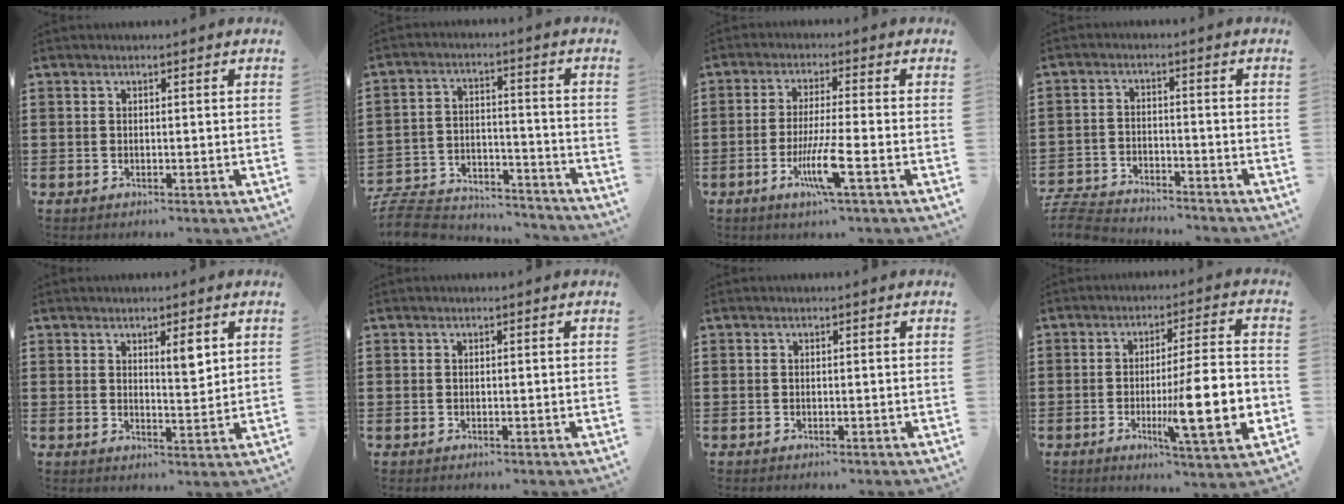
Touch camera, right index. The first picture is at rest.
{"total": 8.2, "force": [-7.9, 1.7, 1.8], "torque": [-0.042, 0.017, -0.155]}
{"total": 7.3, "force": [-2.9, 0.2, 6.7], "torque": [-0.134, -0.020, -0.055]}
{"total": 5.2, "force": [-5.1, 0.6, 0.7], "torque": [-0.031, 0.001, -0.108]}
{"total": 3.5, "force": [2.0, 1.0, 2.7], "torque": [-0.039, -0.001, 0.030]}
{"total": 0.0}
{"total": 0.0}
{"total": 13.6, "force": [-3.0, 1.9, 13.1], "torque": [-0.212, -0.014, -0.053]}